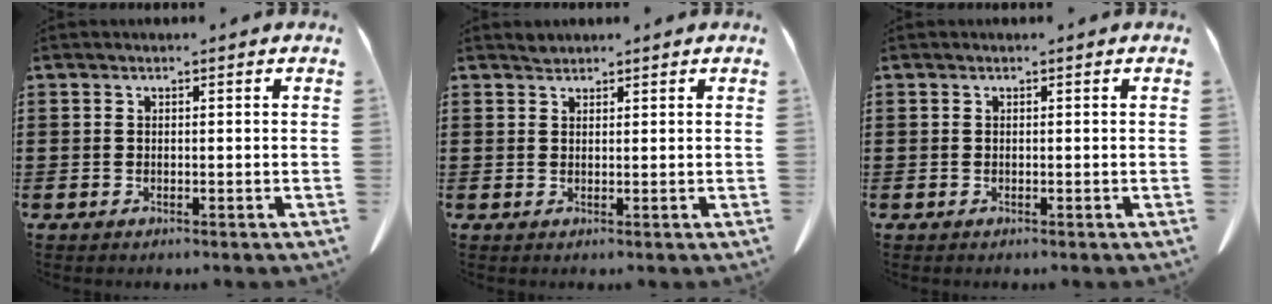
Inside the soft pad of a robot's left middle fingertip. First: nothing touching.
{"total": 1.0, "force": [1.0, 0.3, 0.0], "torque": [-0.003, 0.000, 0.019]}
{"total": 0.0}